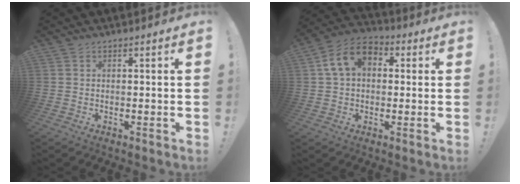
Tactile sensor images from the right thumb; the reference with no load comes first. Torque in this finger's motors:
{"motor_torque": [0.71, 0.49, 0.37, -0.01, 0.09]}